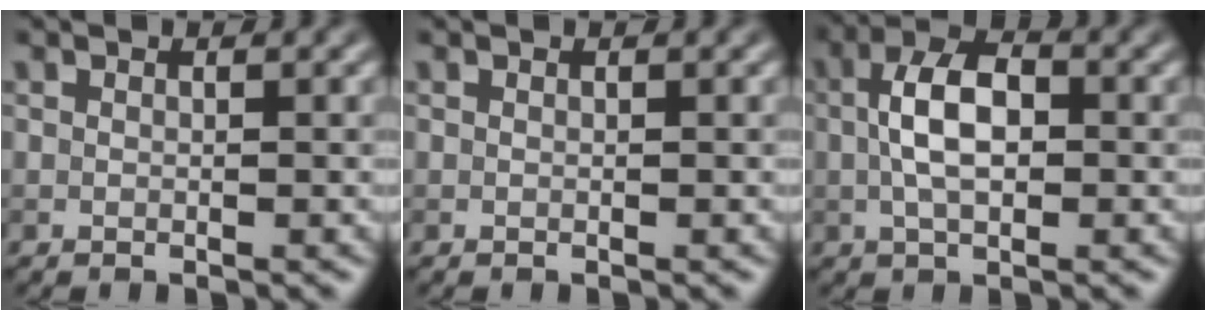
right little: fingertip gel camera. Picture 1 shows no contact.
{"total": 0.0}
{"total": 5.0, "force": [-0.1, 2.5, 4.3], "torque": [-0.083, 0.008, -0.006]}